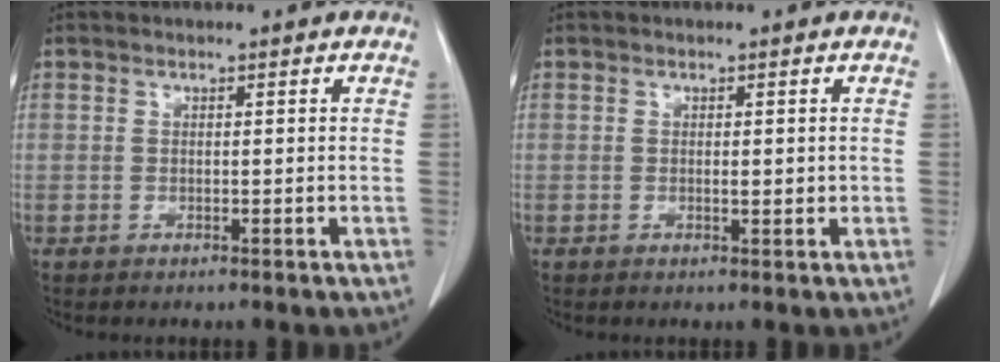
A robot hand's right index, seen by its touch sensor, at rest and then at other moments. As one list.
[{"total": 1.2, "force": [0.1, 0.4, 1.1], "torque": [-0.015, -0.002, 0.003]}]